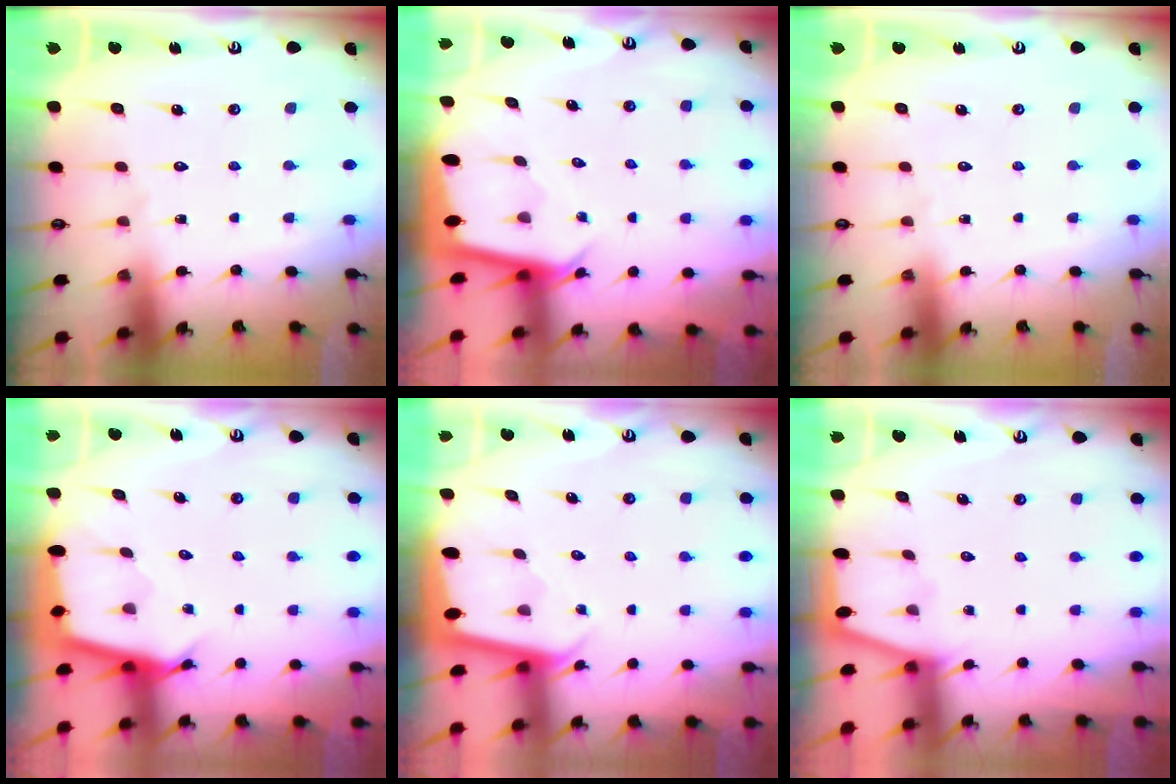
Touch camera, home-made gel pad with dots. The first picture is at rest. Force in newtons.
{"total": 2.5, "press": 2.5, "slide": 0.0}
{"total": 0.0}
{"total": 2.8, "press": 2.8, "slide": 0.3}
{"total": 1.9, "press": 1.9, "slide": 0.1}
{"total": 1.1, "press": 1.1, "slide": 0.3}